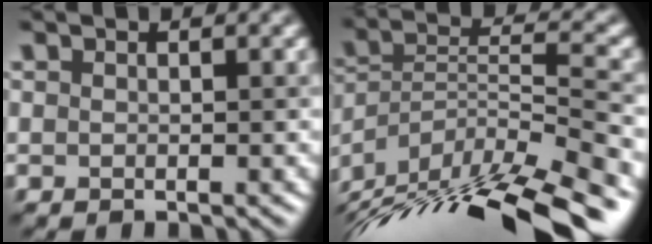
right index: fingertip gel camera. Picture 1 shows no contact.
{"total": 15.1, "force": [-12.1, 3.0, 8.6], "torque": [-0.131, 0.028, -0.186]}